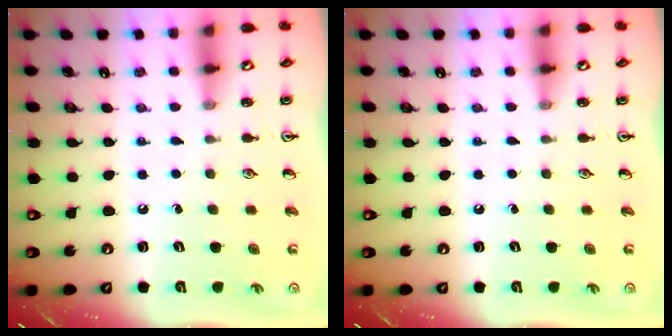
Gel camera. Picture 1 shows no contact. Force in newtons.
{"total": 0.0}